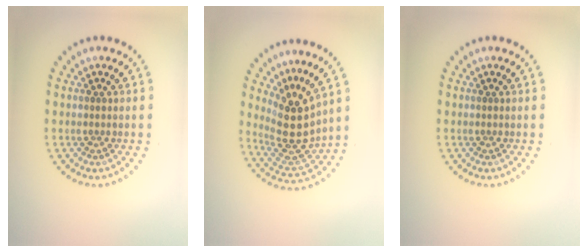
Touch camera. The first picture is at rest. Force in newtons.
{"total": 4.4, "press": 3.7, "slide": 2.4}
{"total": 0.0}